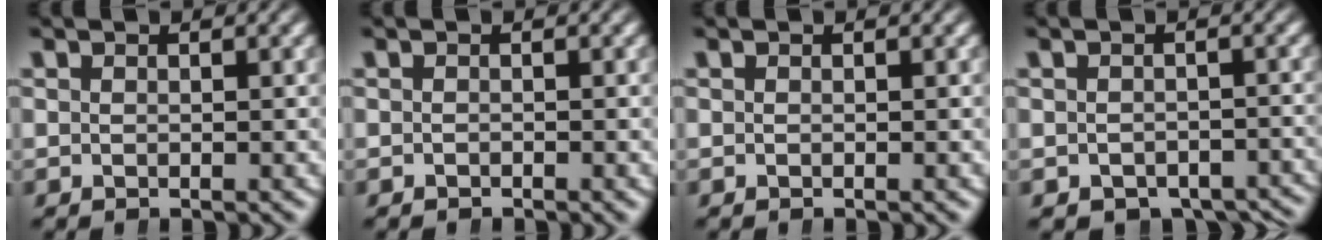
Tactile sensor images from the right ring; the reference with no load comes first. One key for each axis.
{"total": 0.6, "fx": -0.6, "fy": -0.1, "fz": -0.2, "tx": 0.007, "ty": -0.005, "tz": -0.006}
{"total": 0.0}
{"total": 6.3, "fx": -5.2, "fy": 3.1, "fz": 1.8, "tx": -0.006, "ty": -0.025, "tz": -0.069}